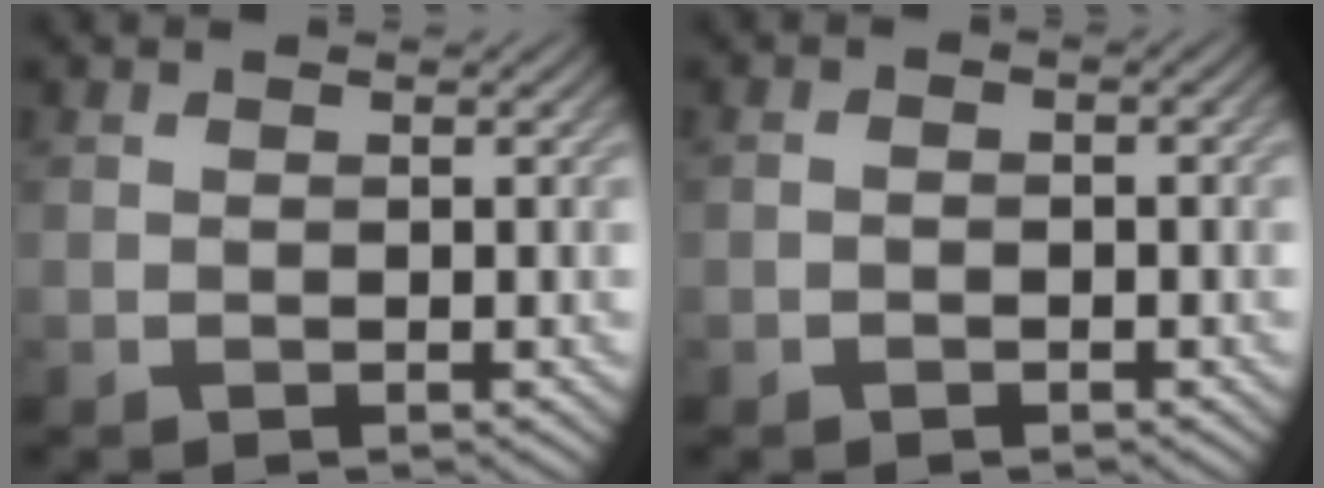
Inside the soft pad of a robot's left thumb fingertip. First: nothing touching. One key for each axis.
{"total": 1.1, "fx": -0.6, "fy": 0.7, "fz": 0.7, "tx": -0.010, "ty": 0.002, "tz": -0.010}